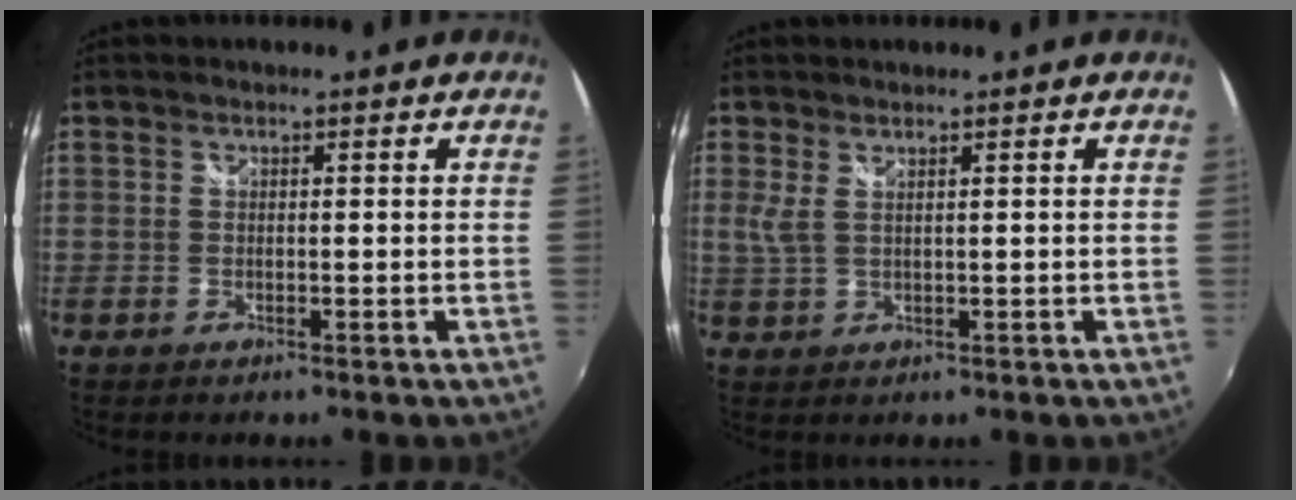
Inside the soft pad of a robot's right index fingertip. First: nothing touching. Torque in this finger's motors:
{"motor_torque": [0.02, 0.02, 0.05, 0.04]}